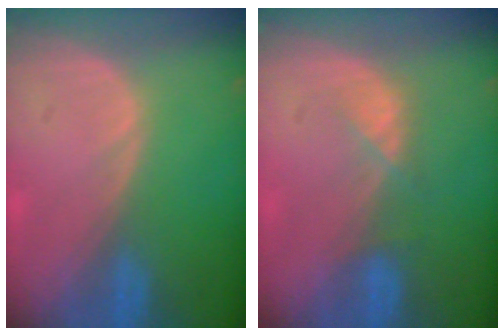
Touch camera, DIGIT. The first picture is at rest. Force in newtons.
{"total": 2.6, "press": 2.5, "slide": 0.8}